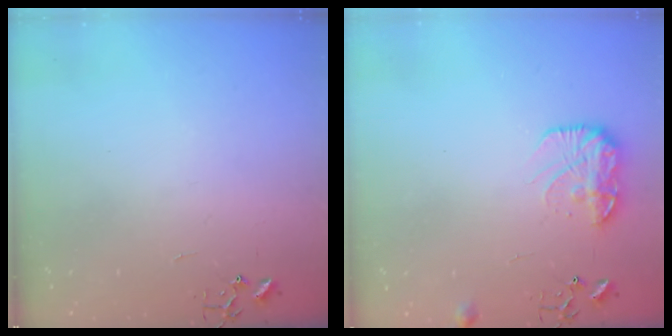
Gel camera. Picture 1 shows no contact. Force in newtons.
{"total": 11.5, "press": 11.4, "slide": 0.6}